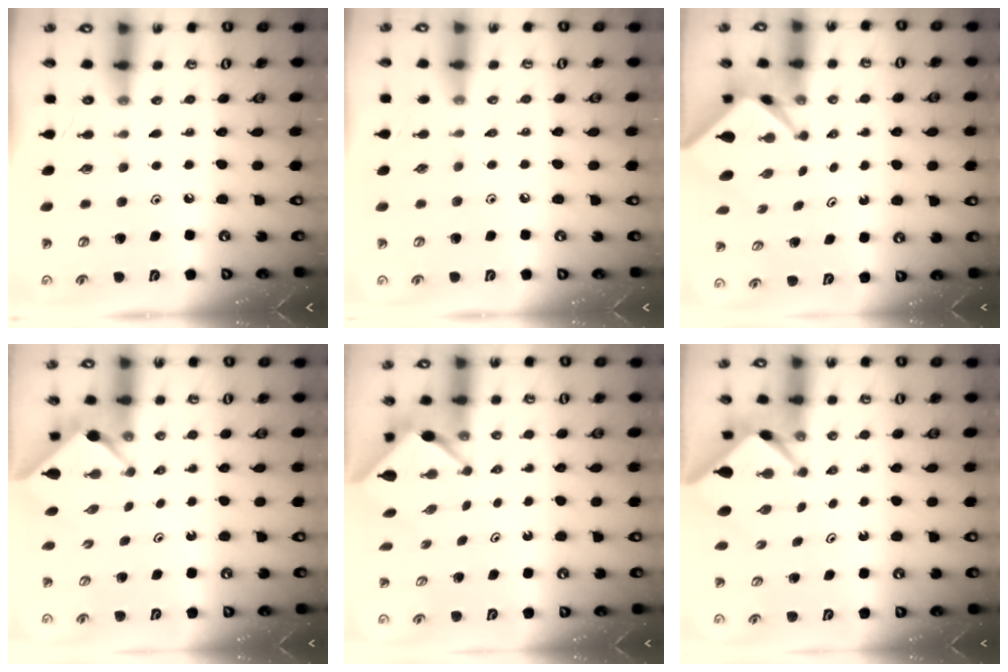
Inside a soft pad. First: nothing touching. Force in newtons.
{"total": 3.3, "press": 3.2, "slide": 0.4}
{"total": 2.5, "press": 2.5, "slide": 0.2}
{"total": 2.5, "press": 2.5, "slide": 0.3}
{"total": 3.4, "press": 3.3, "slide": 0.2}
{"total": 2.5, "press": 2.5, "slide": 0.3}